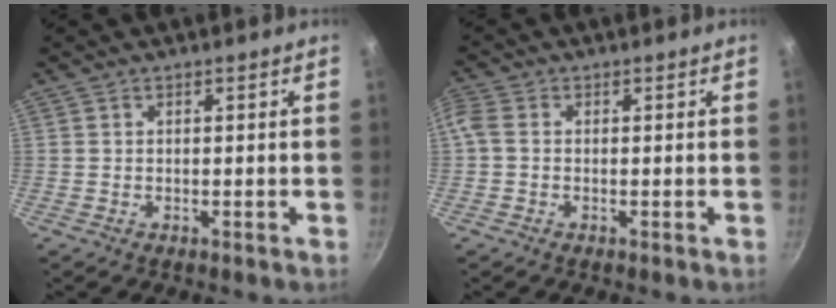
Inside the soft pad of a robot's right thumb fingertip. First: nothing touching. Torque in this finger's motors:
{"motor_torque": [-0.41, 0.02, 0.13, -0.13, 0.06]}